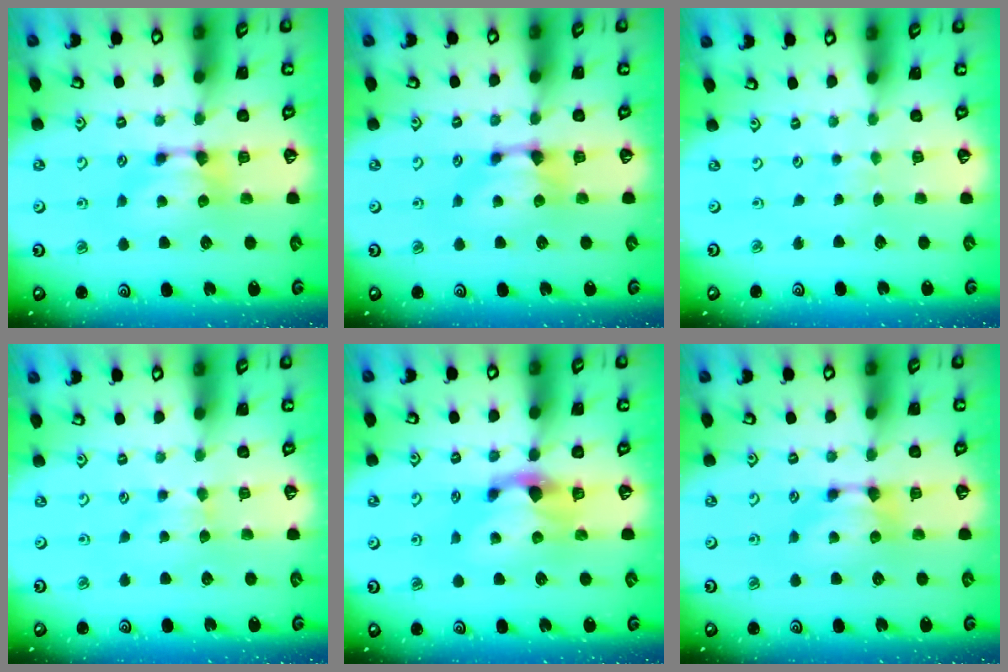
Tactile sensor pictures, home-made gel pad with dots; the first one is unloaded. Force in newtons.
{"total": 0.8, "press": 0.3, "slide": 0.7}
{"total": 4.5, "press": 4.5, "slide": 0.1}
{"total": 2.0, "press": 1.9, "slide": 0.5}
{"total": 1.7, "press": 1.0, "slide": 1.4}
{"total": 0.0}